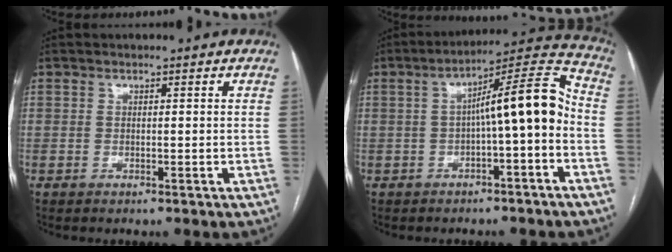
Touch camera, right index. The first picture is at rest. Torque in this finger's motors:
{"motor_torque": [1.70, -0.26, 0.85, 0.17]}